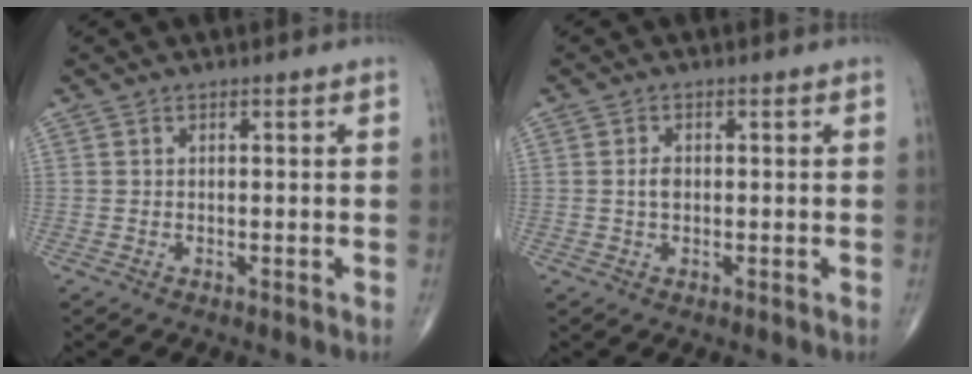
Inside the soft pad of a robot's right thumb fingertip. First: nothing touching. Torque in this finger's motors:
{"motor_torque": [0.15, -0.02, 0.35, 0.14, -0.01]}